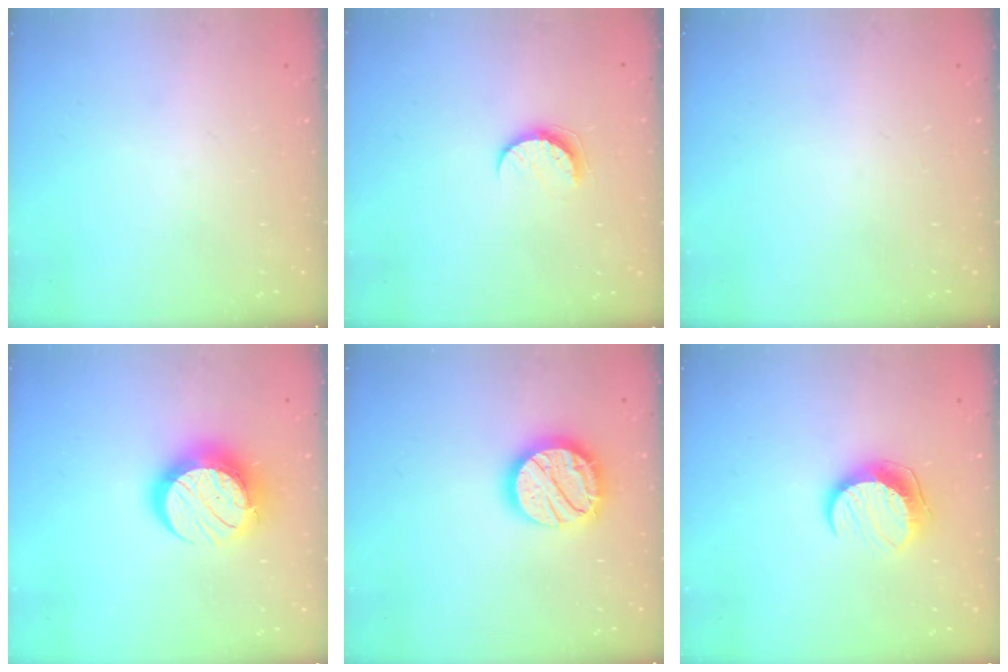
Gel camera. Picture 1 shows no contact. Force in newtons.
{"total": 7.5, "press": 7.4, "slide": 0.4}
{"total": 0.0}
{"total": 15.9, "press": 15.9, "slide": 1.3}
{"total": 17.5, "press": 17.5, "slide": 1.2}
{"total": 10.1, "press": 10.1, "slide": 0.2}